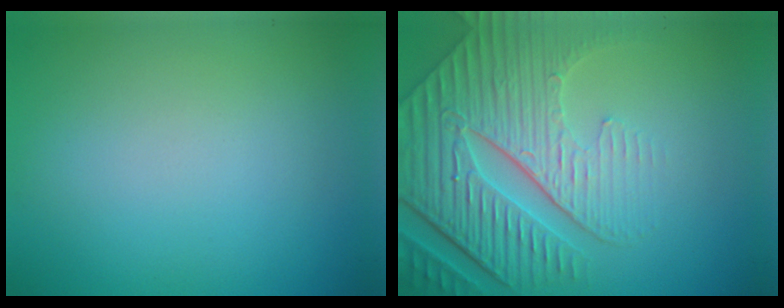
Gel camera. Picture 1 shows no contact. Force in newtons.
{"total": 8.8, "press": 6.2, "slide": 6.2}